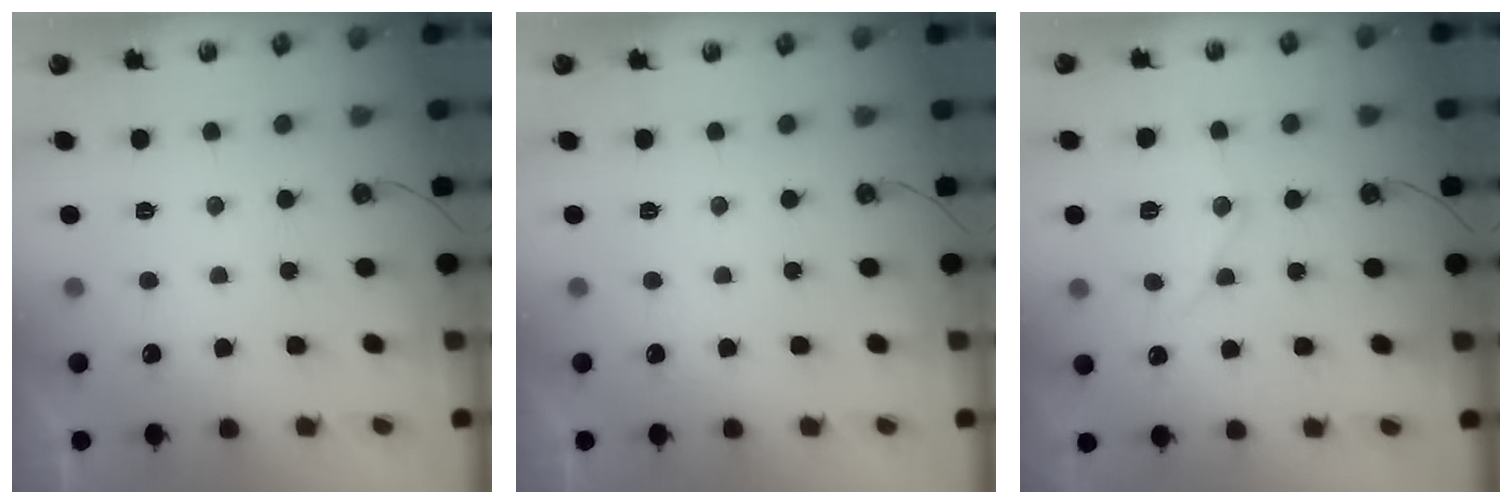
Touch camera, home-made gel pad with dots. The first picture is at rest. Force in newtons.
{"total": 0.0}
{"total": 14.4, "press": 14.3, "slide": 1.4}